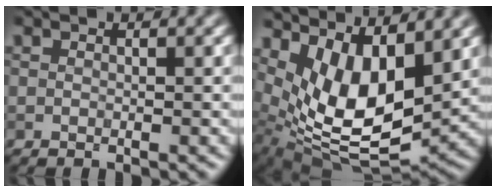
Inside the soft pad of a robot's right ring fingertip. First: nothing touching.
{"total": 9.5, "force": [3.0, 4.4, 7.9], "torque": [-0.154, -0.012, 0.054]}